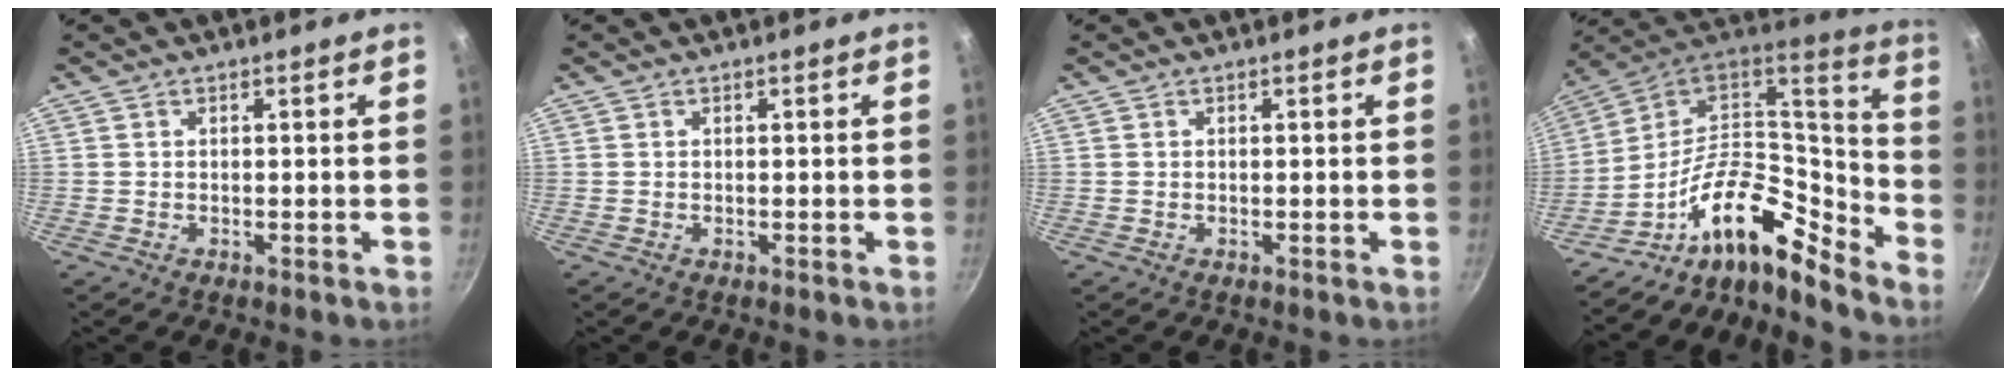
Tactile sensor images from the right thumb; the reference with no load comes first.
{"total": 0.0}
{"total": 0.0}
{"total": 18.3, "force": [-10.7, 8.2, 12.3], "torque": [-0.170, 0.088, -0.209]}